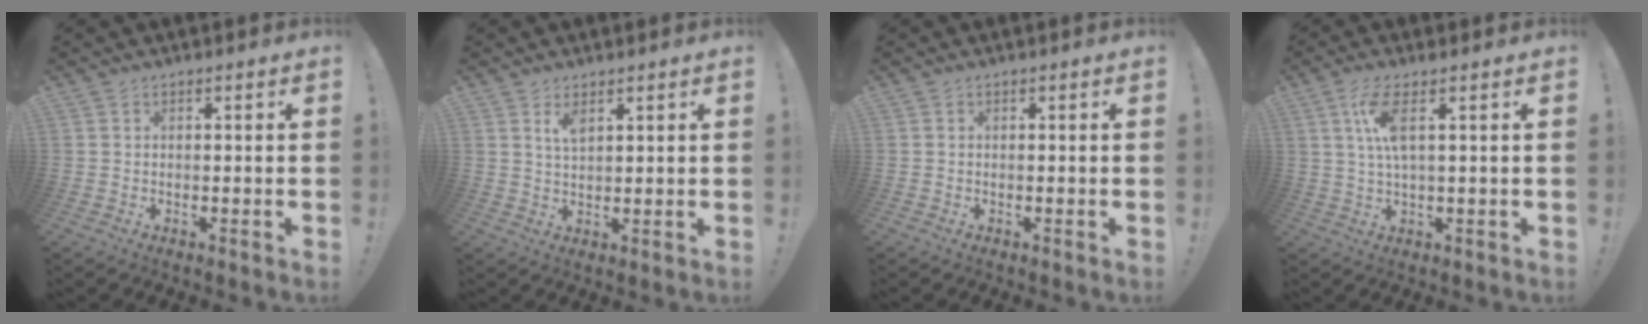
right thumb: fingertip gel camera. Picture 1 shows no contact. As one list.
[{"total": 3.5, "force": [2.2, 1.2, 2.5], "torque": [-0.044, -0.009, 0.036]}, {"total": 0.0}, {"total": 8.1, "force": [2.5, 1.5, 7.6], "torque": [-0.152, -0.006, 0.042]}]